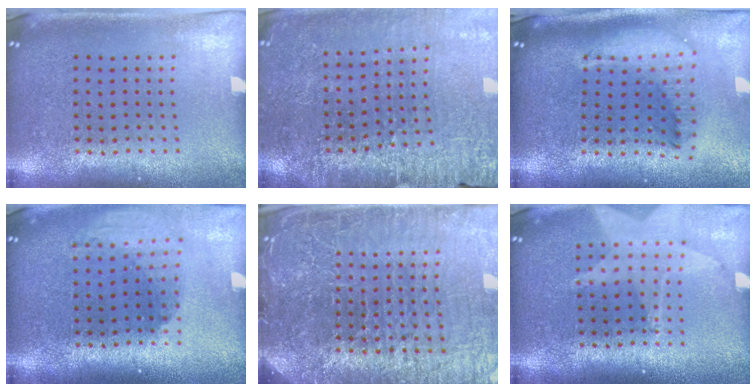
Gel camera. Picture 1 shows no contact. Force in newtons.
{"total": 2.8, "press": 2.8, "slide": 0.3}
{"total": 2.2, "press": 1.7, "slide": 1.4}
{"total": 1.9, "press": 1.5, "slide": 1.2}
{"total": 6.5, "press": 5.7, "slide": 3.1}
{"total": 1.7, "press": 1.5, "slide": 0.7}